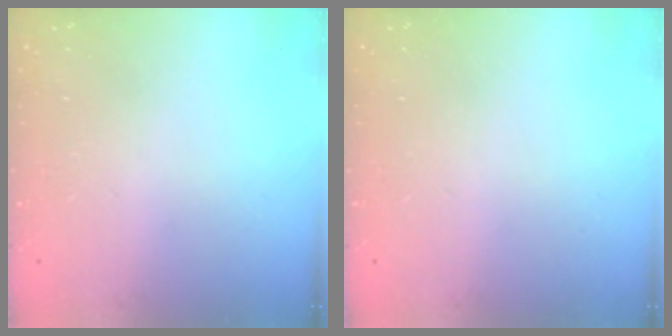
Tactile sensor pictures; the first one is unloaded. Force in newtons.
{"total": 0.0}